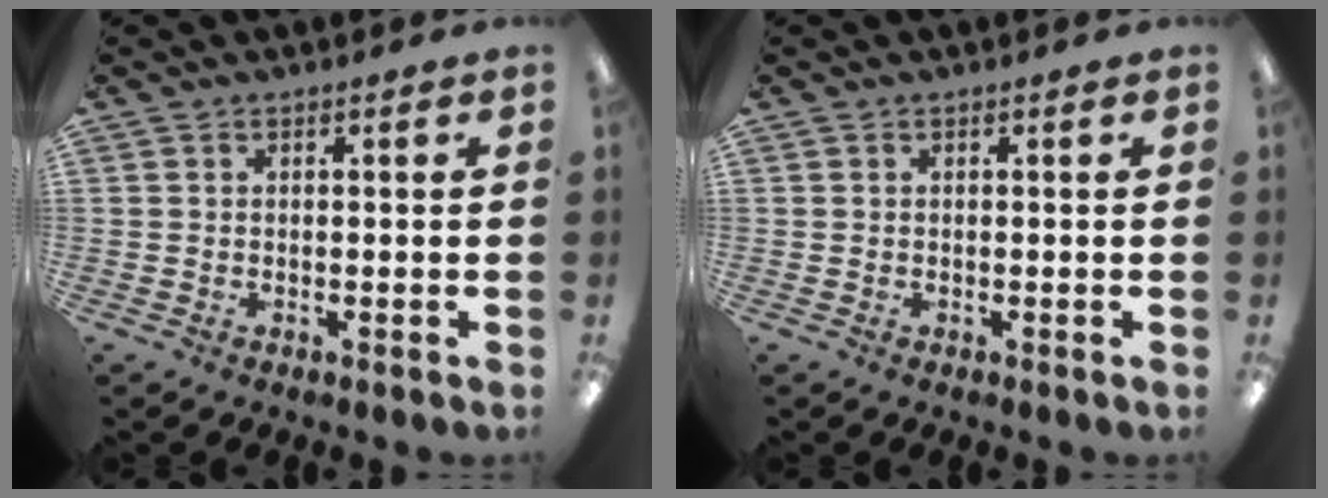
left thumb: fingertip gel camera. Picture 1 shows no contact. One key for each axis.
{"total": 0.0}